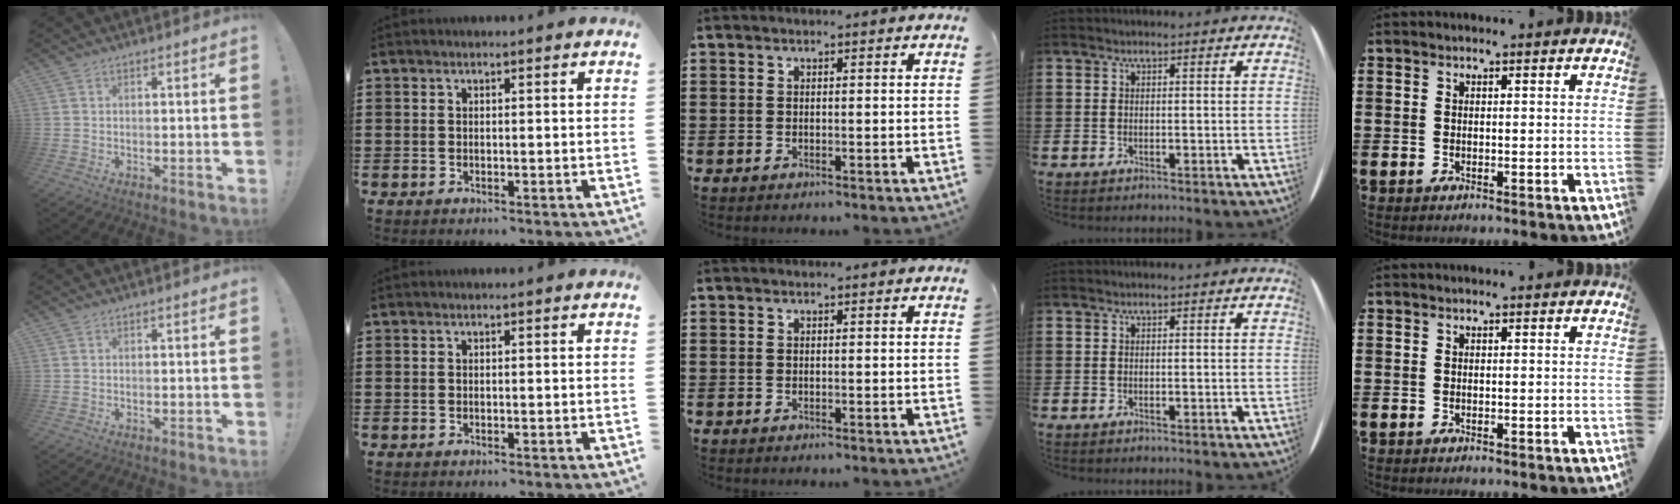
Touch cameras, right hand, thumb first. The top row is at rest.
{}